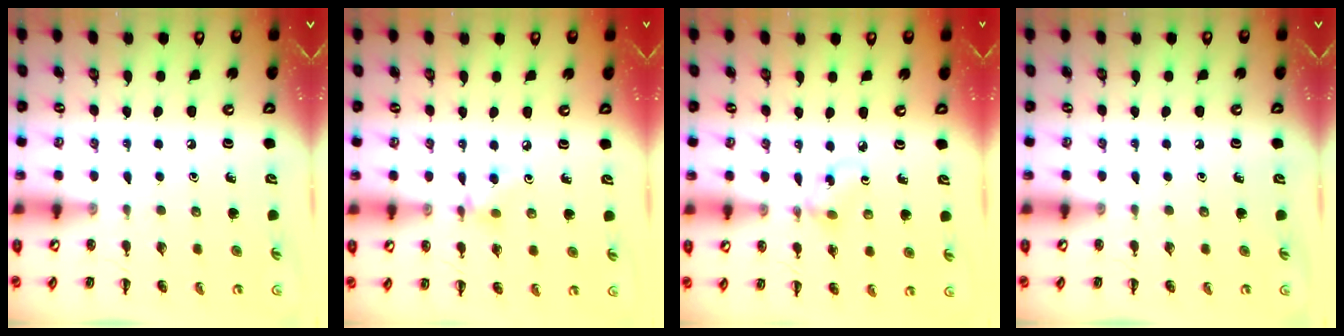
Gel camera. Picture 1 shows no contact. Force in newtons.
{"total": 3.9, "press": 3.8, "slide": 0.8}
{"total": 2.9, "press": 2.7, "slide": 0.9}
{"total": 0.0}